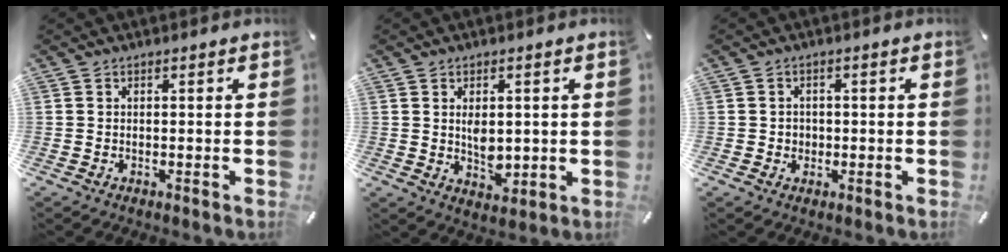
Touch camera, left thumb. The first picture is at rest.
{"total": 5.5, "force": [0.6, 3.6, 4.0], "torque": [-0.061, -0.003, 0.007]}
{"total": 2.0, "force": [-0.2, 2.0, 0.1], "torque": [-0.005, 0.007, -0.007]}